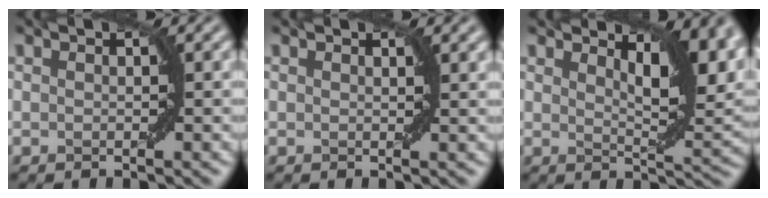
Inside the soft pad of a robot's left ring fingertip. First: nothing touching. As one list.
[{"total": 0.6, "force": [0.5, 0.0, 0.3], "torque": [-0.003, -0.001, 0.010]}, {"total": 7.1, "force": [3.9, 2.2, 5.5], "torque": [-0.077, 0.002, 0.066]}]